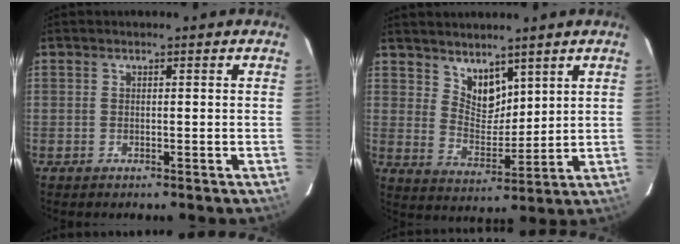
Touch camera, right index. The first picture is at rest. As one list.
[{"total": 6.8, "force": [5.1, 3.6, 2.6], "torque": [-0.035, -0.003, 0.099]}]